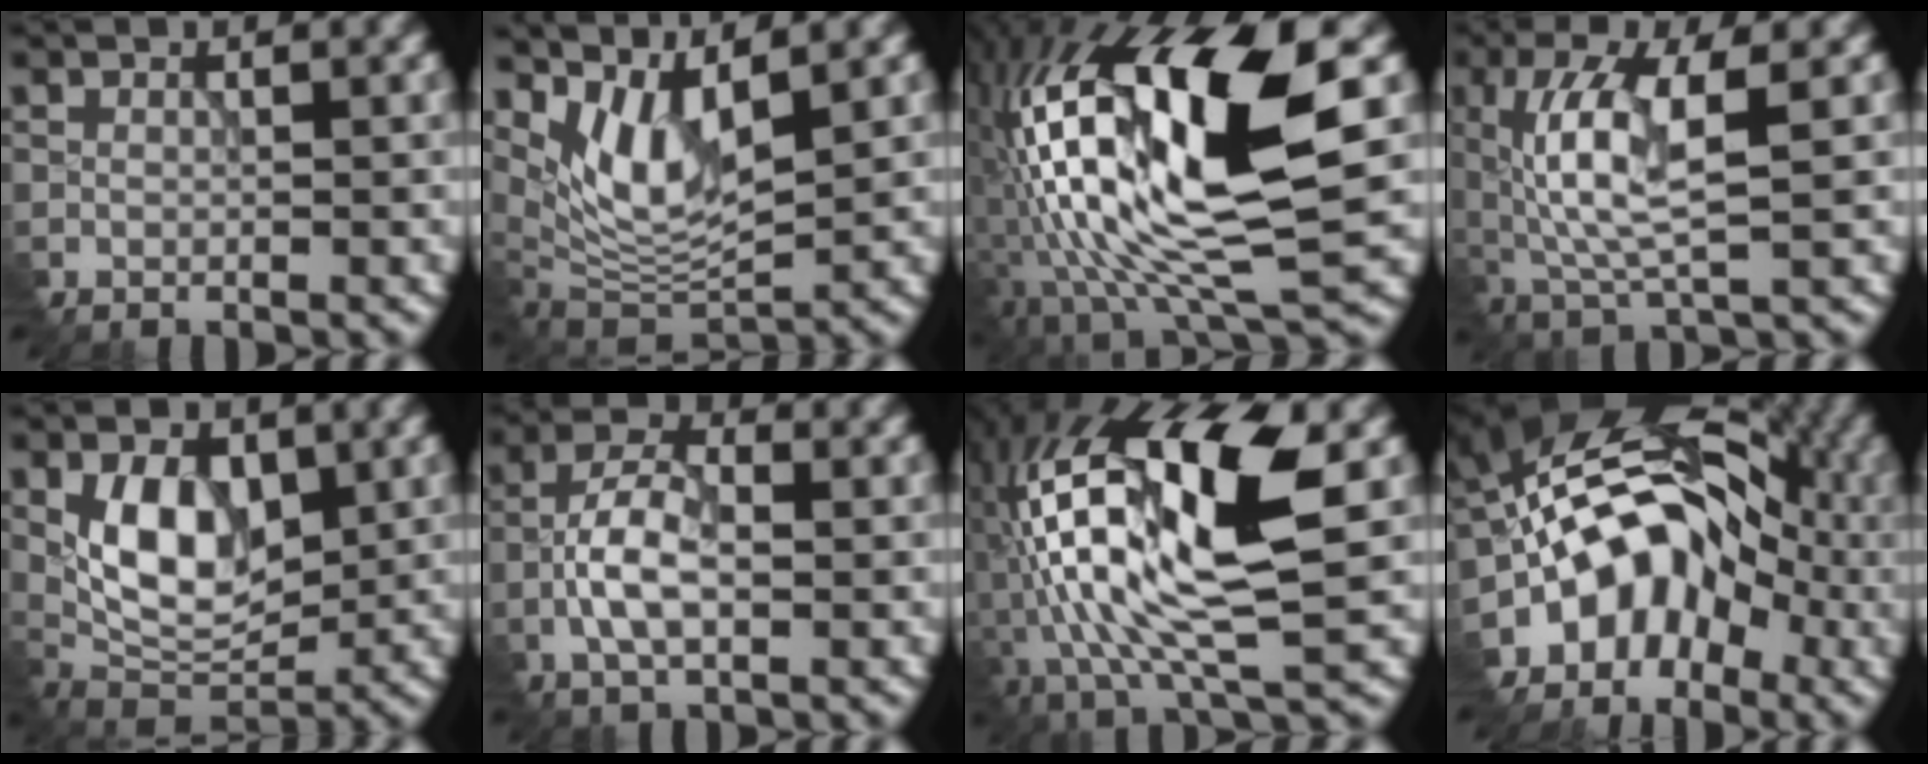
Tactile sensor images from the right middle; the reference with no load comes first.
{"total": 6.0, "force": [2.9, 2.2, 4.7], "torque": [-0.099, -0.016, 0.066]}
{"total": 15.5, "force": [0.1, 5.4, 14.5], "torque": [-0.274, 0.005, 0.007]}
{"total": 7.5, "force": [0.4, 2.3, 7.1], "torque": [-0.143, -0.002, 0.016]}
{"total": 6.2, "force": [0.7, 3.8, 4.9], "torque": [-0.083, -0.010, 0.016]}
{"total": 5.4, "force": [-2.0, 2.4, 4.4], "torque": [-0.089, 0.006, -0.040]}
{"total": 14.7, "force": [-0.6, 6.0, 13.5], "torque": [-0.255, 0.009, -0.014]}
{"total": 9.8, "force": [-3.6, 6.9, 6.0], "torque": [-0.069, 0.017, -0.082]}